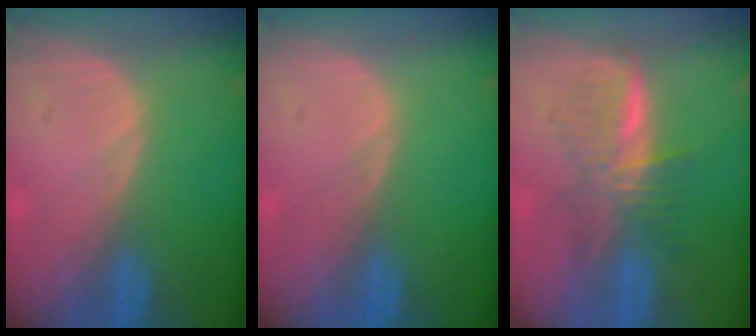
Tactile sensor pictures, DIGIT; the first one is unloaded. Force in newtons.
{"total": 0.0}
{"total": 5.9, "press": 5.8, "slide": 1.1}